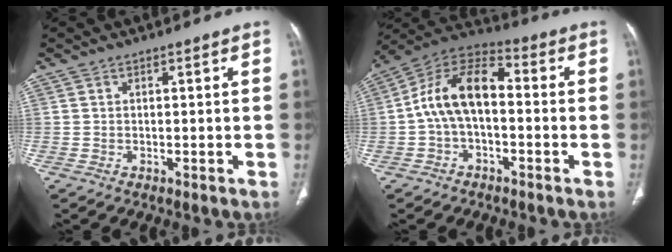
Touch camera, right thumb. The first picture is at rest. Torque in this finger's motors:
{"motor_torque": [0.33, 0.65, 0.60, -0.41, 0.22]}